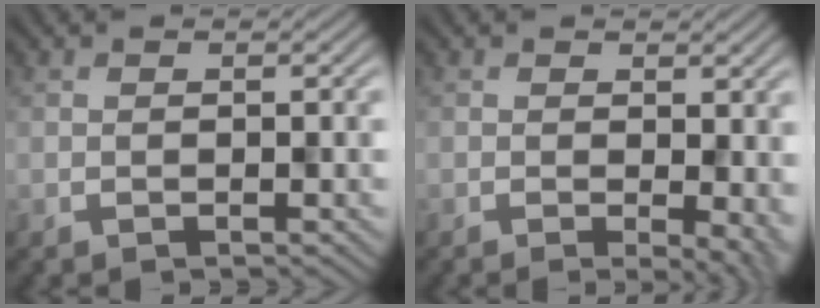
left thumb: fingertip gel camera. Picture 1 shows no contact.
{"total": 4.0, "force": [-1.1, 1.2, 3.7], "torque": [-0.048, -0.009, 0.003]}